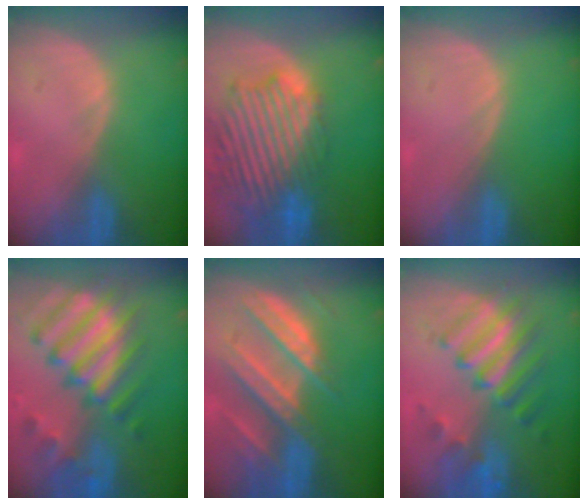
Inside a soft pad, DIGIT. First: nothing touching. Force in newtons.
{"total": 13.9, "press": 11.9, "slide": 7.2}
{"total": 0.0}
{"total": 12.4, "press": 10.7, "slide": 6.2}
{"total": 10.3, "press": 9.1, "slide": 4.8}
{"total": 8.7, "press": 8.3, "slide": 2.4}